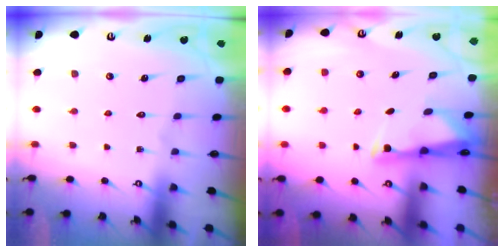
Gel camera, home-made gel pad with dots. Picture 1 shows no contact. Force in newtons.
{"total": 2.7, "press": 2.7, "slide": 0.4}